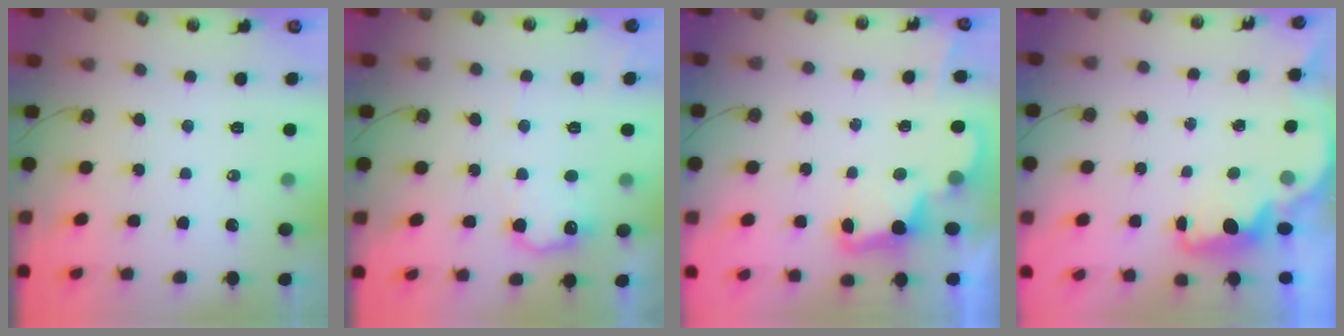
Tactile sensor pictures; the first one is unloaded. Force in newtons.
{"total": 10.9, "press": 10.9, "slide": 0.6}
{"total": 3.2, "press": 3.1, "slide": 0.7}
{"total": 1.9, "press": 1.8, "slide": 0.7}